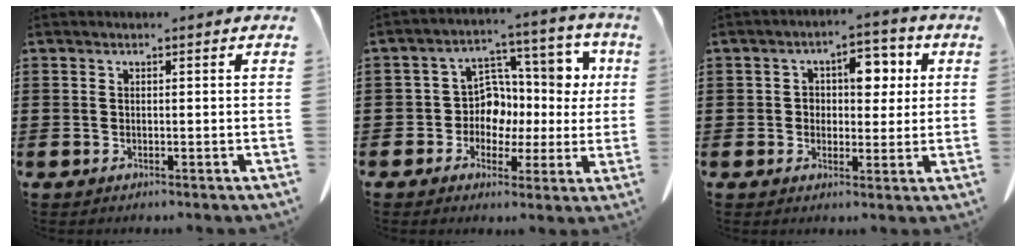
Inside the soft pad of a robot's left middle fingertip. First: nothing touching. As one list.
[{"total": 7.8, "force": [0.9, 6.7, 3.9], "torque": [-0.095, -0.005, 0.017]}, {"total": 5.3, "force": [1.5, 3.6, 3.6], "torque": [-0.068, 0.007, 0.019]}]